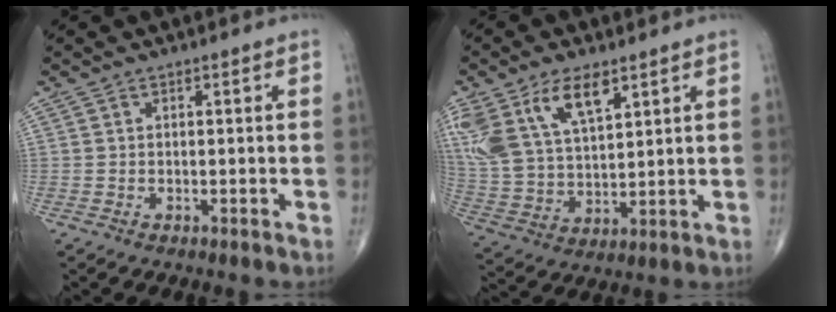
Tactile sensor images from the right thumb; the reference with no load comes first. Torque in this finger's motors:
{"motor_torque": [0.21, 0.64, 1.47, 1.14, 0.18]}